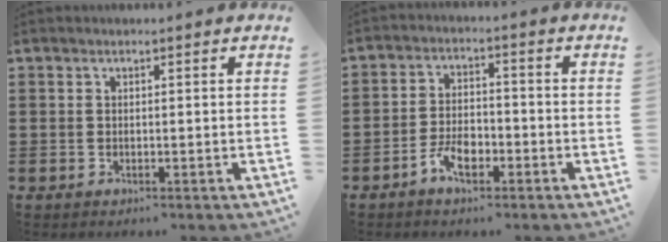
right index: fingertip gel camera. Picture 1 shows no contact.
{"total": 5.0, "force": [-2.9, 2.4, 3.2], "torque": [-0.075, 0.003, -0.059]}